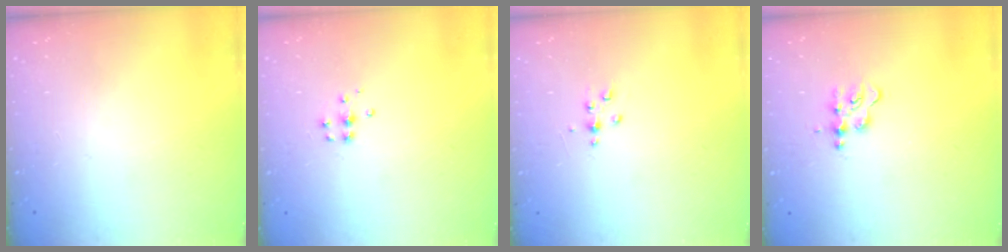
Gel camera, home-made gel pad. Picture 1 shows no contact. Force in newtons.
{"total": 4.9, "press": 4.9, "slide": 0.3}
{"total": 4.4, "press": 4.4, "slide": 0.7}
{"total": 2.8, "press": 2.8, "slide": 0.3}